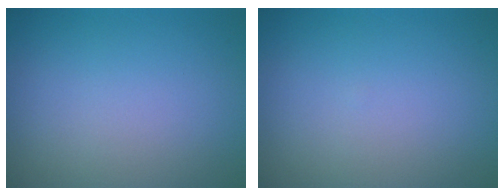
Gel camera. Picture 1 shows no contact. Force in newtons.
{"total": 0.0}